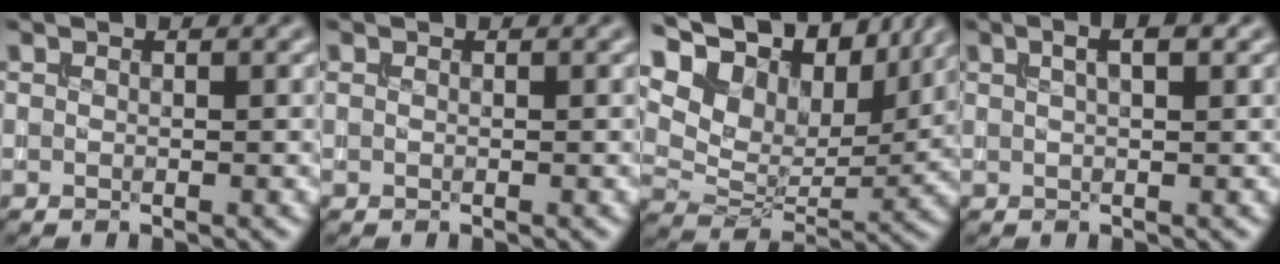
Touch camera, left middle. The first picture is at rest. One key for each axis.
{"total": 0.0}
{"total": 13.9, "fx": 8.7, "fy": 7.9, "fz": 7.5, "tx": -0.171, "ty": 0.041, "tz": 0.139}
{"total": 2.6, "fx": 1.3, "fy": 0.8, "fz": 2.1, "tx": -0.019, "ty": 0.004, "tz": 0.012}